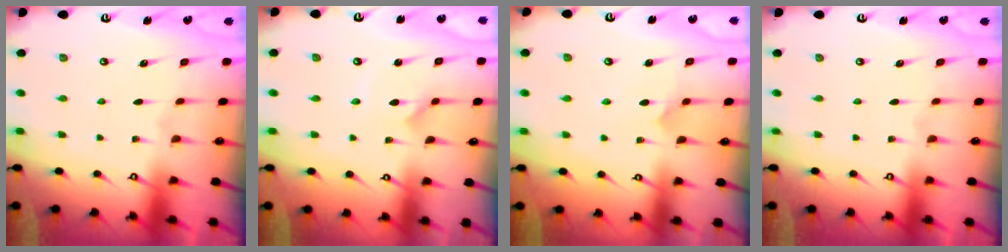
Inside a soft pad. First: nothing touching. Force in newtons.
{"total": 1.4, "press": 1.4, "slide": 0.2}
{"total": 5.5, "press": 5.5, "slide": 0.5}
{"total": 0.0}